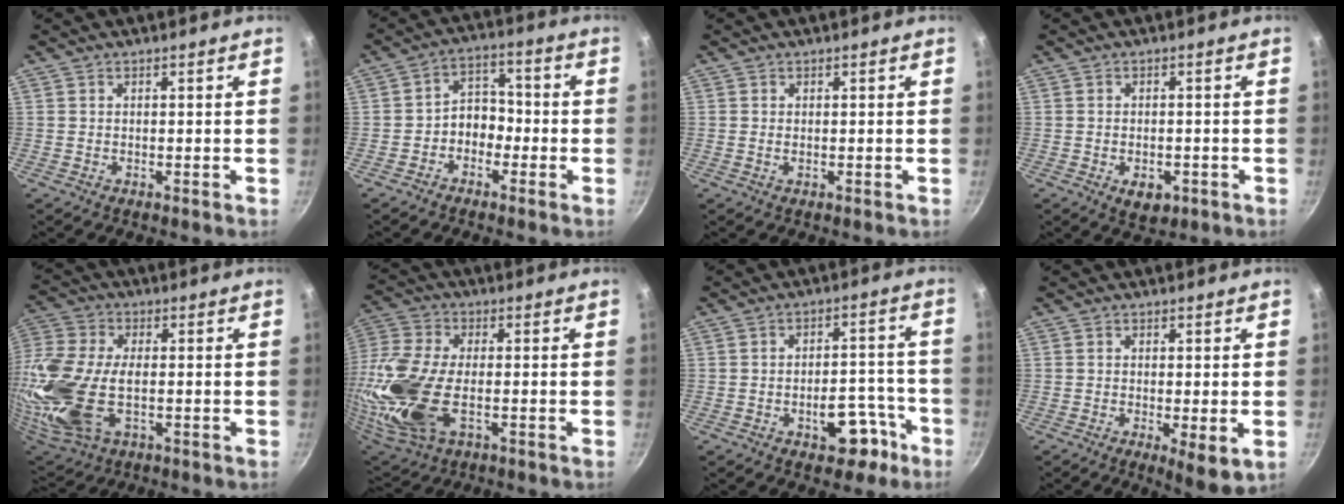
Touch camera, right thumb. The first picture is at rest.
{"total": 6.2, "force": [-2.1, 4.8, 3.4], "torque": [-0.023, 0.036, -0.050]}
{"total": 0.0}
{"total": 4.4, "force": [-1.7, 2.7, 3.0], "torque": [-0.035, 0.008, -0.018]}
{"total": 24.9, "force": [-3.7, 14.0, 20.3], "torque": [-0.536, -0.021, -0.056]}
{"total": 22.9, "force": [-4.2, 12.1, 19.0], "torque": [-0.485, -0.016, -0.067]}
{"total": 9.1, "force": [-4.7, 5.0, 5.9], "torque": [-0.052, 0.052, -0.059]}
{"total": 5.4, "force": [-1.4, 1.5, 5.0], "torque": [-0.083, -0.018, -0.020]}